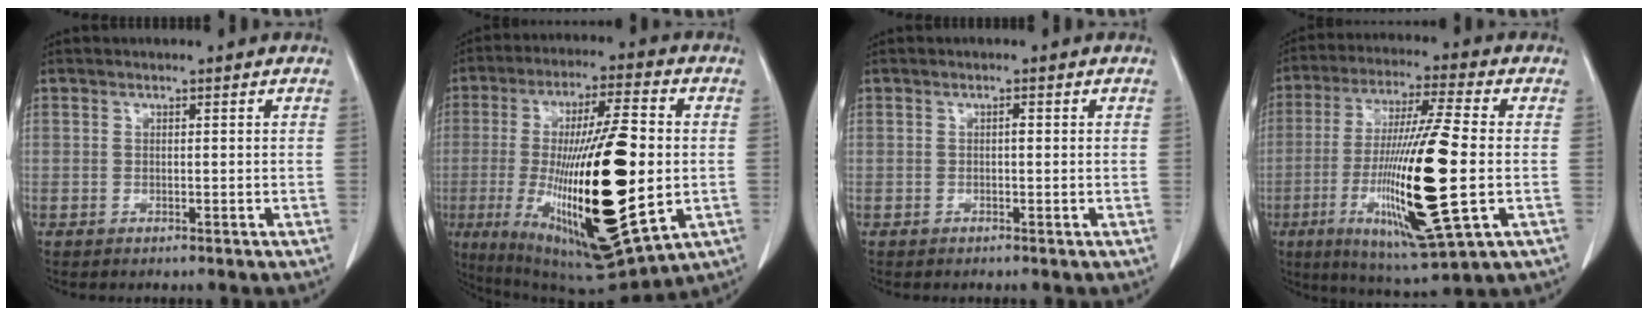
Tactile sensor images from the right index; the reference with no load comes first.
{"total": 27.9, "force": [-3.7, 5.9, 27.0], "torque": [-0.506, -0.035, -0.053]}
{"total": 0.6, "force": [0.1, 0.2, 0.6], "torque": [-0.003, 0.004, 0.002]}
{"total": 19.9, "force": [-3.7, 1.3, 19.5], "torque": [-0.390, -0.027, -0.064]}